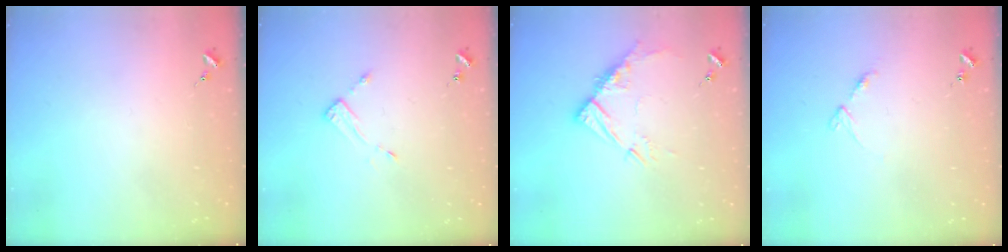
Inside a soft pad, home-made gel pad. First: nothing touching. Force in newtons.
{"total": 3.5, "press": 3.5, "slide": 0.1}
{"total": 10.7, "press": 10.7, "slide": 0.9}
{"total": 5.9, "press": 5.9, "slide": 0.7}